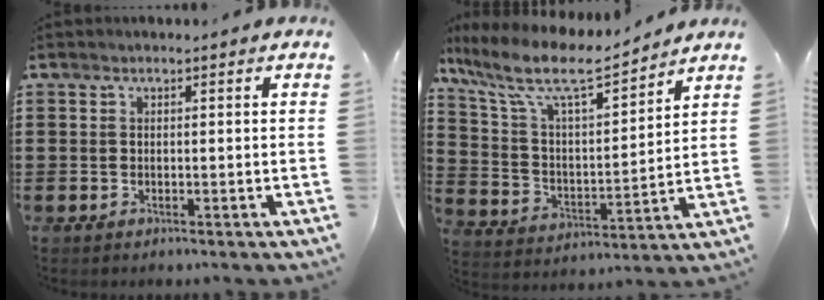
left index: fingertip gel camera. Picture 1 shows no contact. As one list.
[{"total": 10.1, "force": [7.7, 2.2, 6.1], "torque": [-0.149, -0.042, 0.130]}]